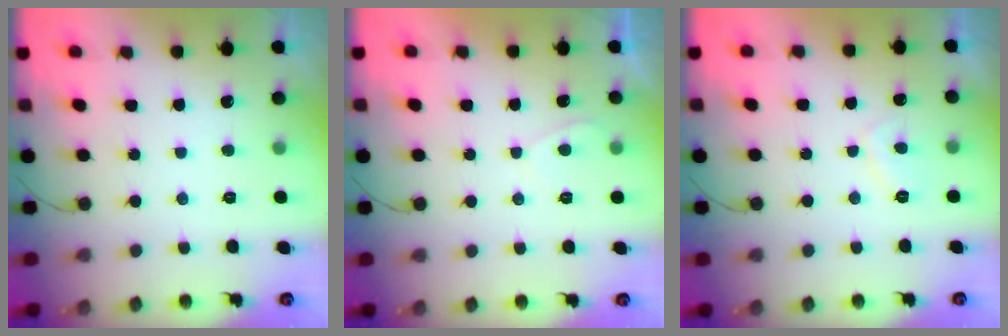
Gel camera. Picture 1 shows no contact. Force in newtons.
{"total": 0.7, "press": 0.6, "slide": 0.5}
{"total": 2.5, "press": 2.4, "slide": 0.8}